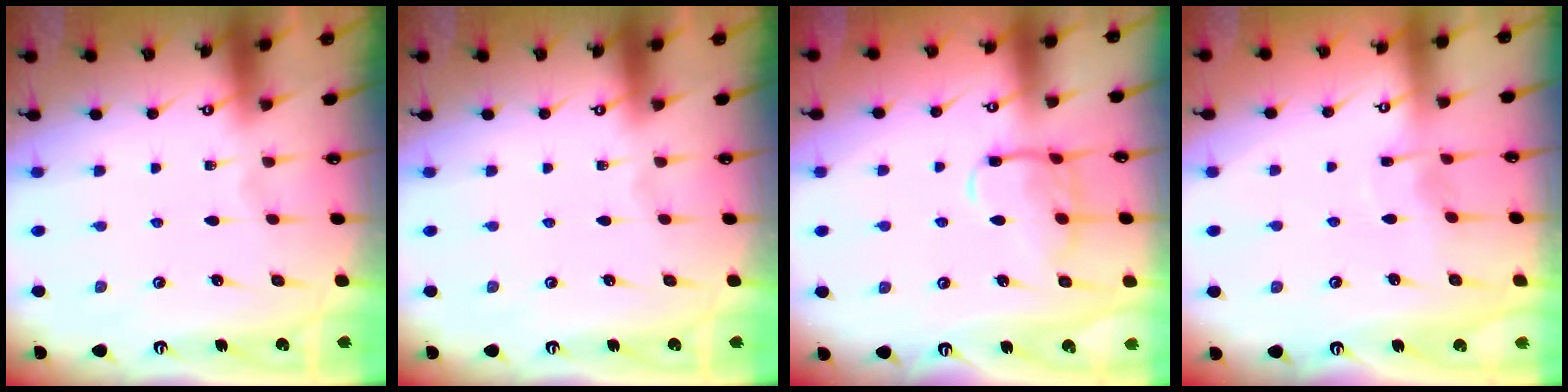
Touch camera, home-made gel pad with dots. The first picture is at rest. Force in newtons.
{"total": 0.0}
{"total": 11.1, "press": 11.0, "slide": 0.8}
{"total": 2.8, "press": 2.8, "slide": 0.3}